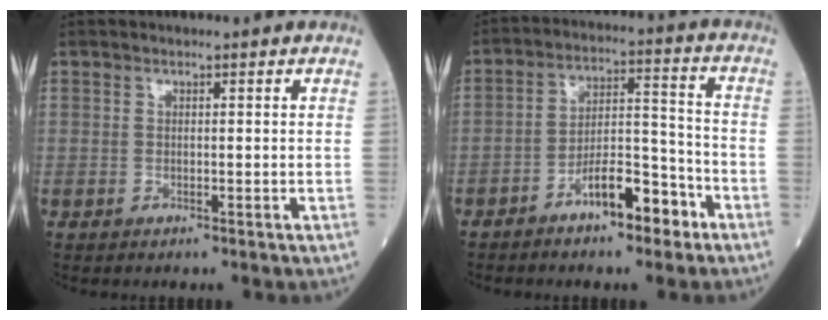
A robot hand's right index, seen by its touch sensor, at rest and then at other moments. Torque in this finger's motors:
{"motor_torque": [0.35, -0.23, 0.19, 0.07]}